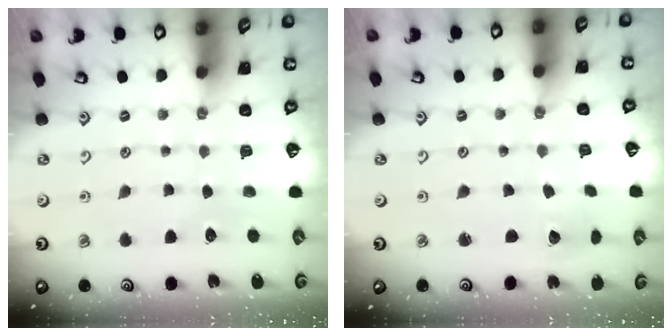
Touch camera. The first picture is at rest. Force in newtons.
{"total": 2.0, "press": 2.0, "slide": 0.1}